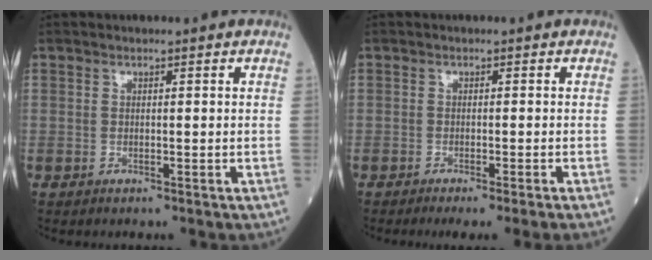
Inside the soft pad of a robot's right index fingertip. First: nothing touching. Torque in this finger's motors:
{"motor_torque": [0.13, -0.11, 0.11, 0.03]}